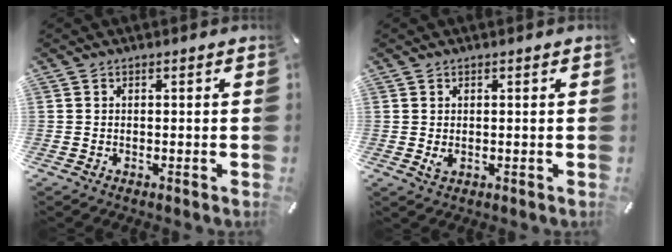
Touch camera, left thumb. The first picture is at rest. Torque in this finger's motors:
{"motor_torque": [0.43, 0.60, 0.11, -0.18, 0.10]}